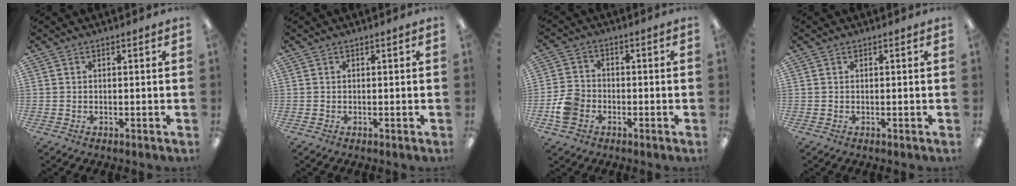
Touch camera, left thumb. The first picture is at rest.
{"total": 0.0}
{"total": 6.9, "force": [-2.5, 5.3, 3.7], "torque": [-0.076, 0.016, -0.045]}
{"total": 0.0}